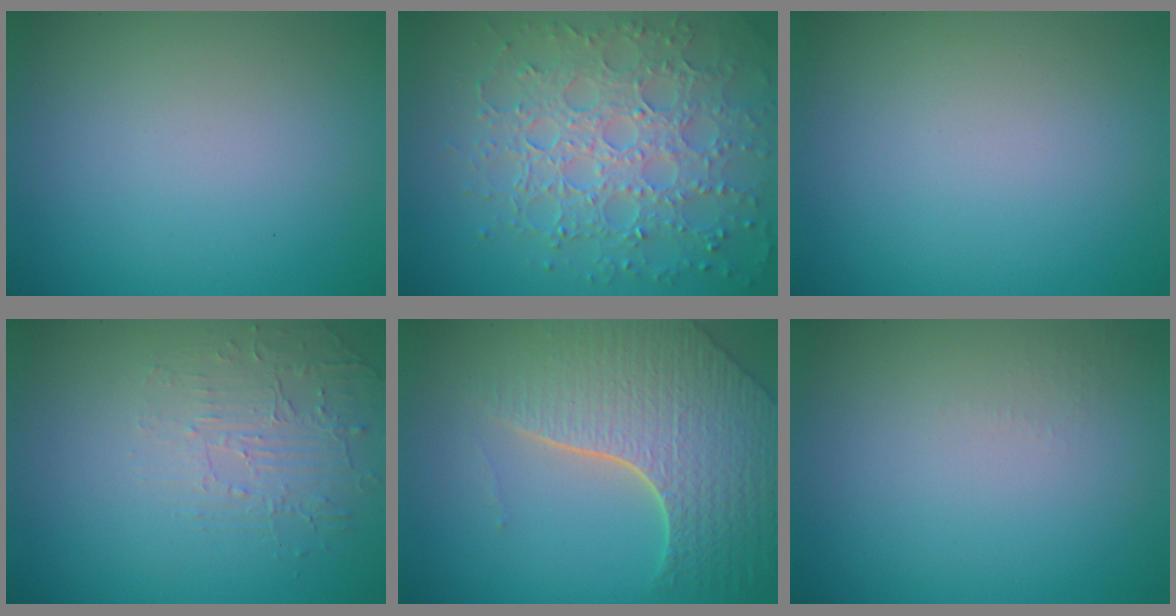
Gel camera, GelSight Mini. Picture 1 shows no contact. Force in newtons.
{"total": 7.9, "press": 6.0, "slide": 5.2}
{"total": 0.0}
{"total": 1.9, "press": 1.0, "slide": 1.6}
{"total": 7.9, "press": 5.7, "slide": 5.4}
{"total": 0.6, "press": 0.6, "slide": 0.3}